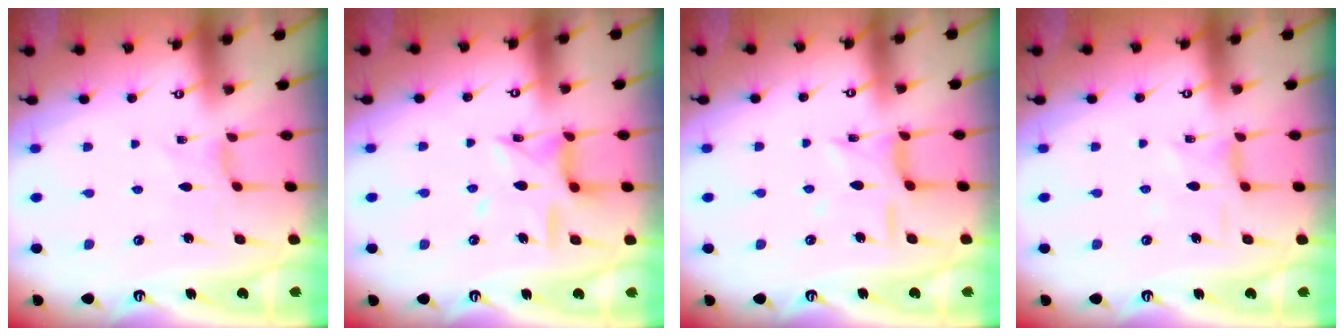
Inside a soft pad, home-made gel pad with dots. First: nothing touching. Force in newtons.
{"total": 11.9, "press": 11.8, "slide": 0.9}
{"total": 7.4, "press": 7.4, "slide": 0.3}
{"total": 2.7, "press": 2.6, "slide": 0.6}